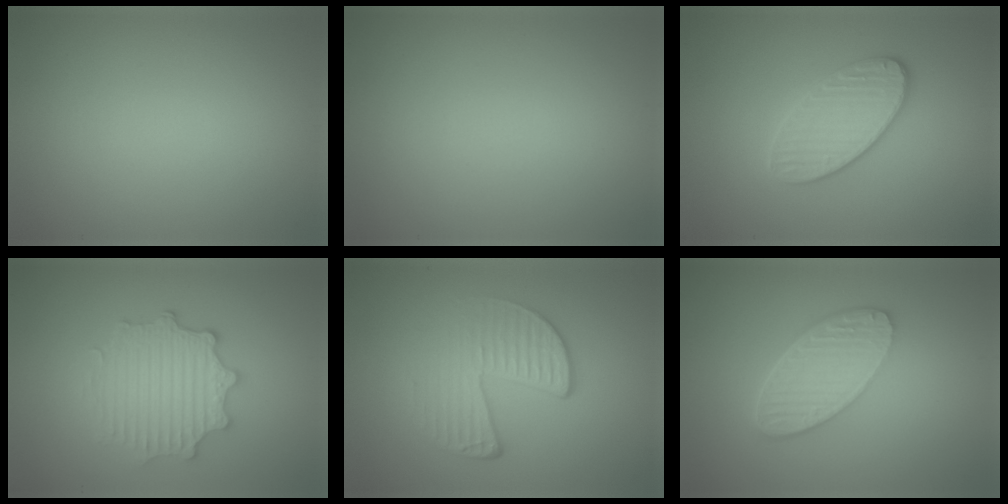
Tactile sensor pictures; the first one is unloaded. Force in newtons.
{"total": 0.0}
{"total": 3.8, "press": 3.4, "slide": 1.7}
{"total": 4.4, "press": 3.6, "slide": 2.4}
{"total": 4.5, "press": 2.9, "slide": 3.4}
{"total": 5.9, "press": 4.3, "slide": 4.1}